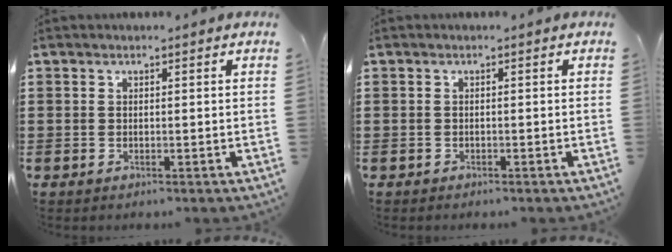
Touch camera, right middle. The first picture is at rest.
{"total": 0.5, "force": [-0.5, 0.2, 0.0], "torque": [0.000, 0.000, -0.011]}